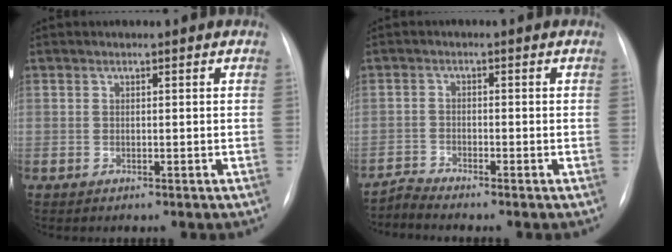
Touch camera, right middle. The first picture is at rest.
{"total": 2.4, "force": [-2.0, -1.0, -0.7], "torque": [0.012, -0.017, -0.044]}